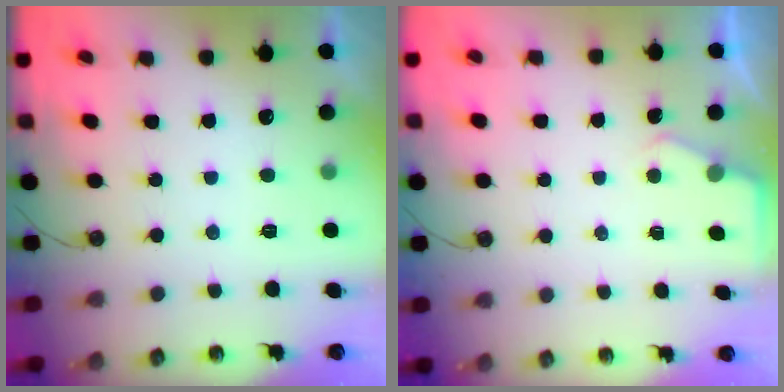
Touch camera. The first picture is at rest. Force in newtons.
{"total": 2.6, "press": 2.6, "slide": 0.4}